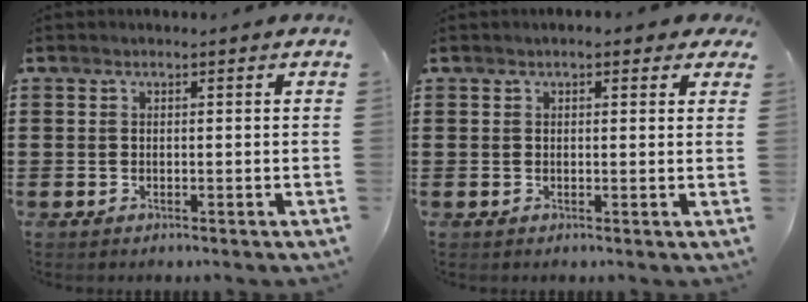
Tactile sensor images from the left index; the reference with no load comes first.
{"total": 1.4, "force": [0.7, 0.7, 1.0], "torque": [-0.022, 0.008, 0.010]}